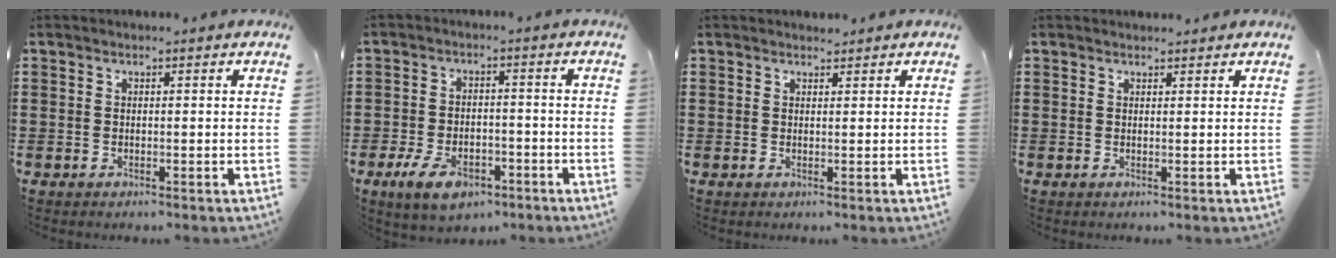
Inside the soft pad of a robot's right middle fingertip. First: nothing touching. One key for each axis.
{"total": 6.1, "fx": -3.7, "fy": 3.0, "fz": 3.8, "tx": -0.080, "ty": 0.006, "tz": -0.071}
{"total": 1.0, "fx": 0.9, "fy": 0.5, "fz": 0.0, "tx": -0.001, "ty": 0.002, "tz": 0.018}
{"total": 0.8, "fx": 0.7, "fy": 0.2, "fz": 0.0, "tx": 0.006, "ty": -0.002, "tz": 0.012}